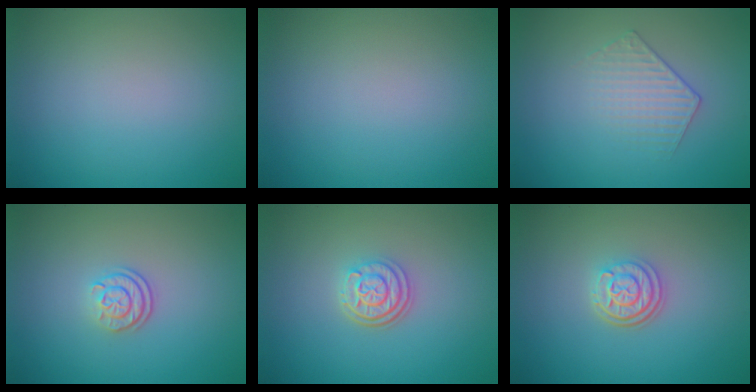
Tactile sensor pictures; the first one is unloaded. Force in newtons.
{"total": 0.0}
{"total": 1.7, "press": 1.2, "slide": 1.3}
{"total": 2.3, "press": 1.7, "slide": 1.5}
{"total": 3.0, "press": 2.5, "slide": 1.7}
{"total": 3.0, "press": 2.4, "slide": 1.7}